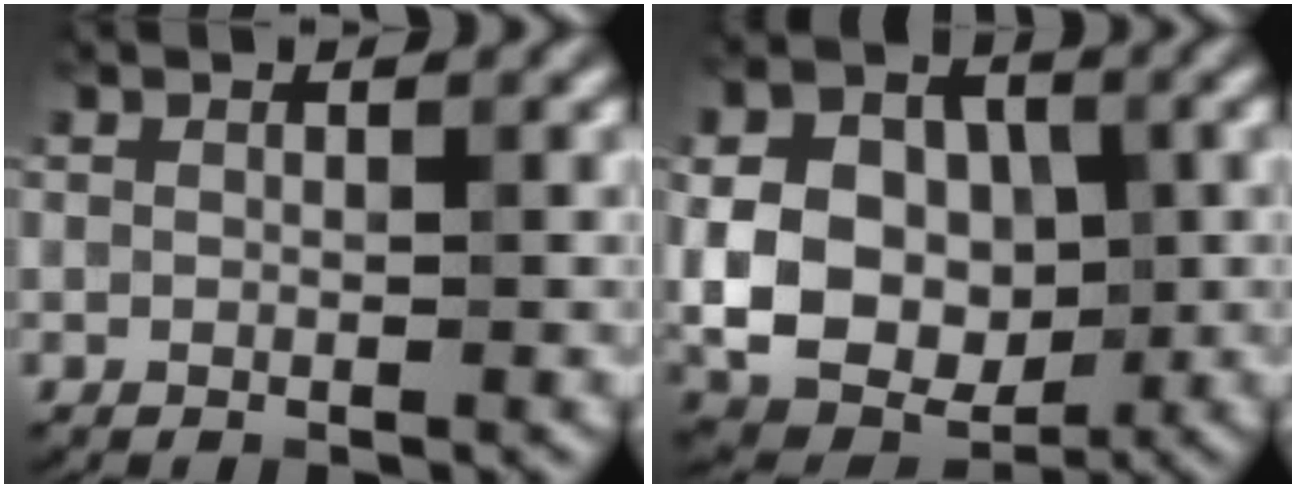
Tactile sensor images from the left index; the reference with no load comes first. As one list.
[{"total": 10.2, "force": [0.1, 7.7, 6.7], "torque": [-0.110, -0.002, -0.004]}]